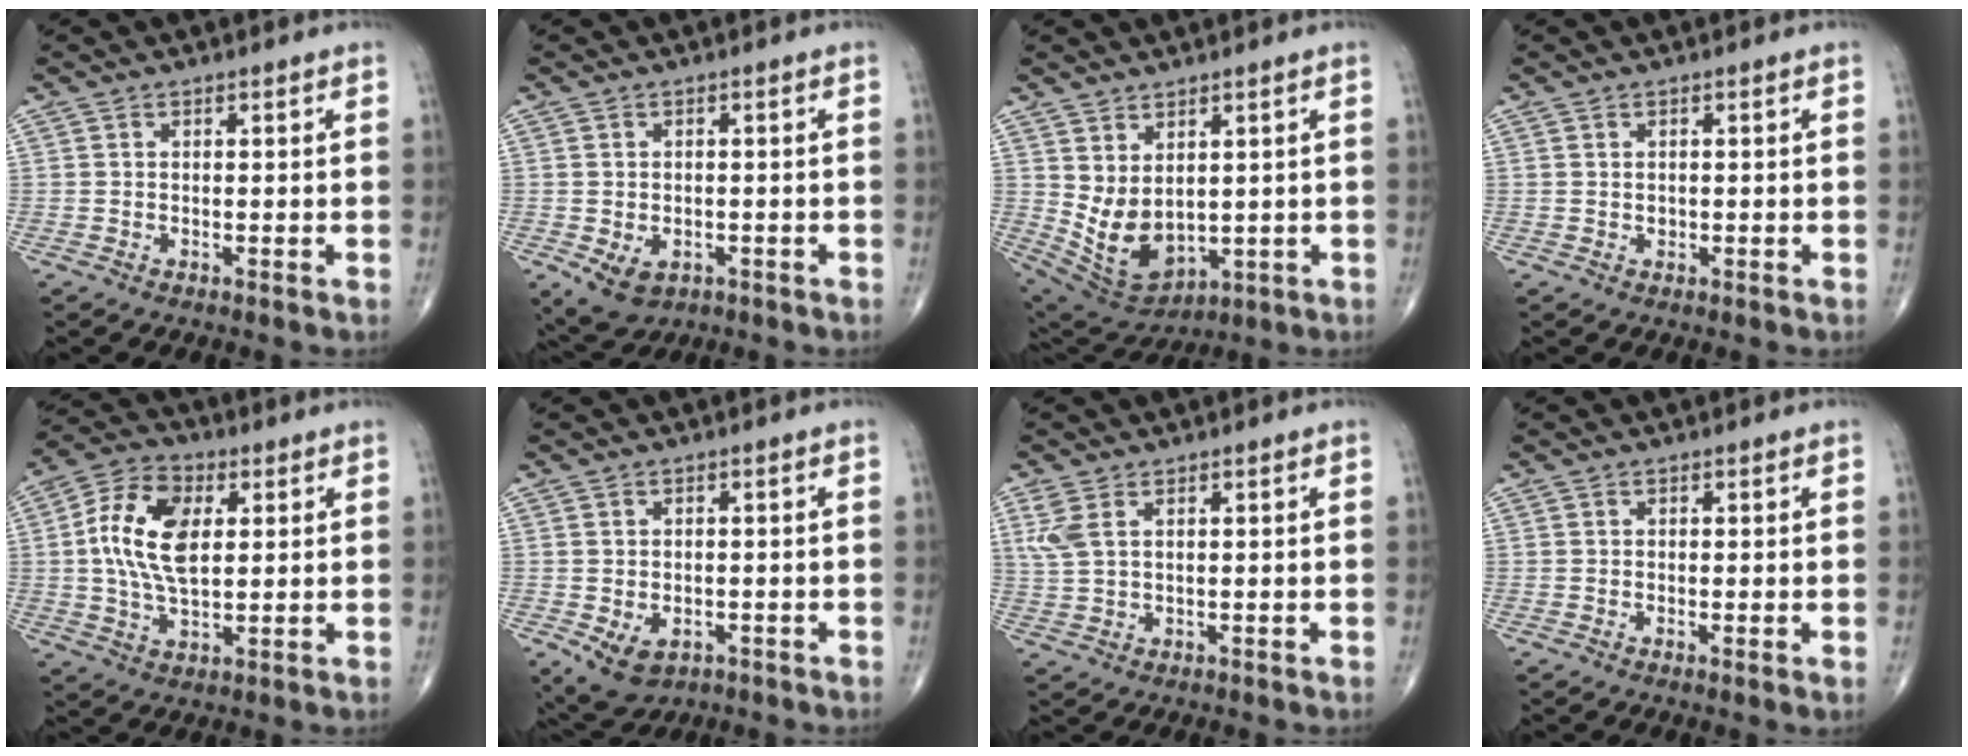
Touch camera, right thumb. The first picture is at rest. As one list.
[{"total": 5.6, "force": [-2.0, 3.9, 3.4], "torque": [-0.051, 0.002, -0.021]}, {"total": 10.1, "force": [1.3, 6.3, 7.8], "torque": [-0.130, -0.020, 0.055]}, {"total": 0.6, "force": [0.1, 0.6, 0.2], "torque": [0.001, 0.002, 0.001]}, {"total": 13.1, "force": [2.1, 7.5, 10.5], "torque": [-0.193, 0.008, 0.033]}, {"total": 6.1, "force": [-2.2, 4.2, 3.9], "torque": [-0.057, 0.002, -0.023]}, {"total": 4.2, "force": [1.8, 2.3, 3.0], "torque": [-0.078, 0.007, 0.043]}, {"total": 0.9, "force": [-0.1, 0.1, 0.9], "torque": [-0.018, -0.004, -0.004]}]